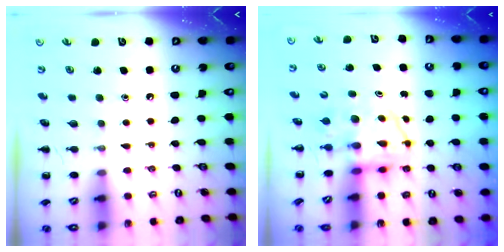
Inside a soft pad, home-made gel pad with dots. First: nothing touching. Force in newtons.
{"total": 3.4, "press": 3.4, "slide": 0.4}